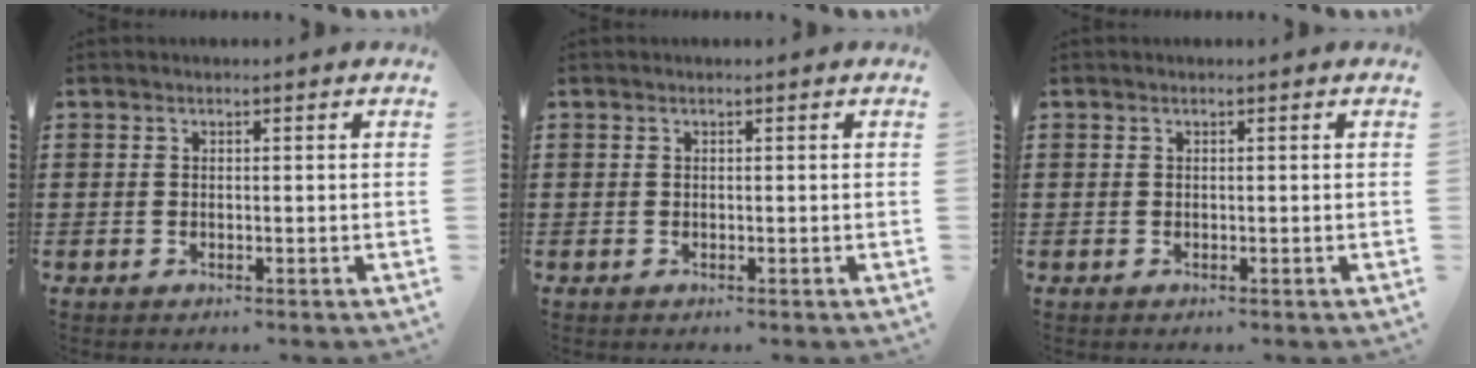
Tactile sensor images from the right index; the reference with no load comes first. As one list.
[{"total": 0.0}, {"total": 0.0}]